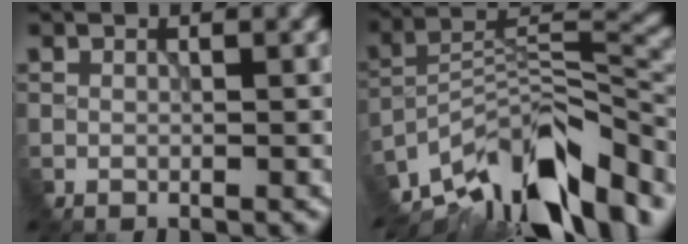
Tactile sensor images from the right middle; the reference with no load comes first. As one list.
[{"total": 13.8, "force": [-10.2, 5.3, 7.6], "torque": [-0.150, 0.017, -0.176]}]